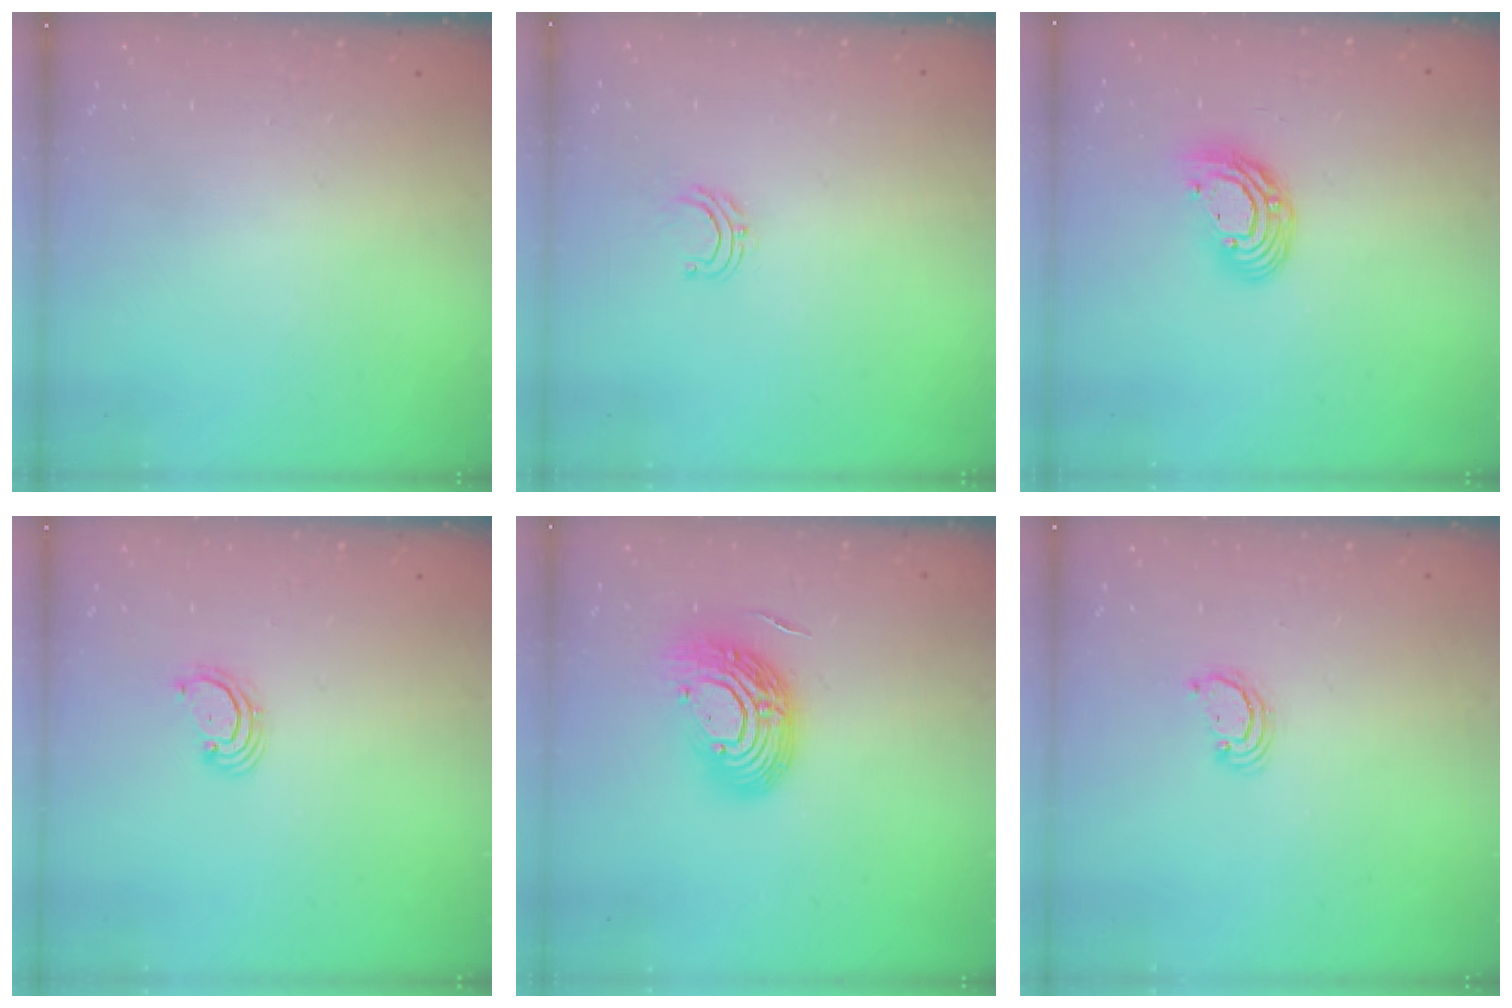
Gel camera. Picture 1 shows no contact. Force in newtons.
{"total": 4.3, "press": 4.3, "slide": 0.3}
{"total": 9.8, "press": 9.8, "slide": 0.9}
{"total": 2.7, "press": 2.7, "slide": 0.3}
{"total": 15.3, "press": 15.3, "slide": 0.9}
{"total": 2.6, "press": 2.6, "slide": 0.3}